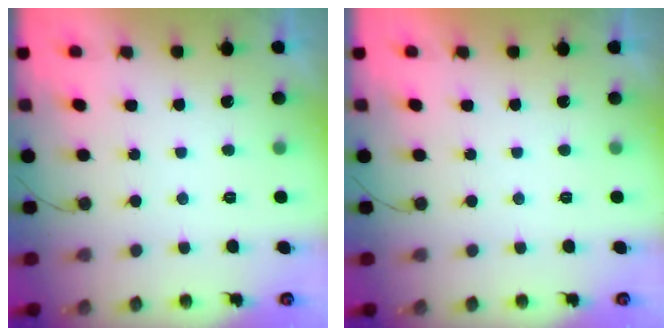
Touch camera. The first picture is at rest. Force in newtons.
{"total": 1.8, "press": 1.8, "slide": 0.0}